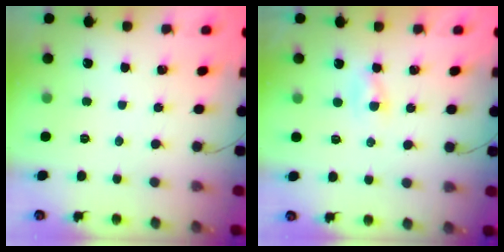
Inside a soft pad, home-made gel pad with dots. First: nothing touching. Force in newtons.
{"total": 1.3, "press": 1.1, "slide": 0.8}